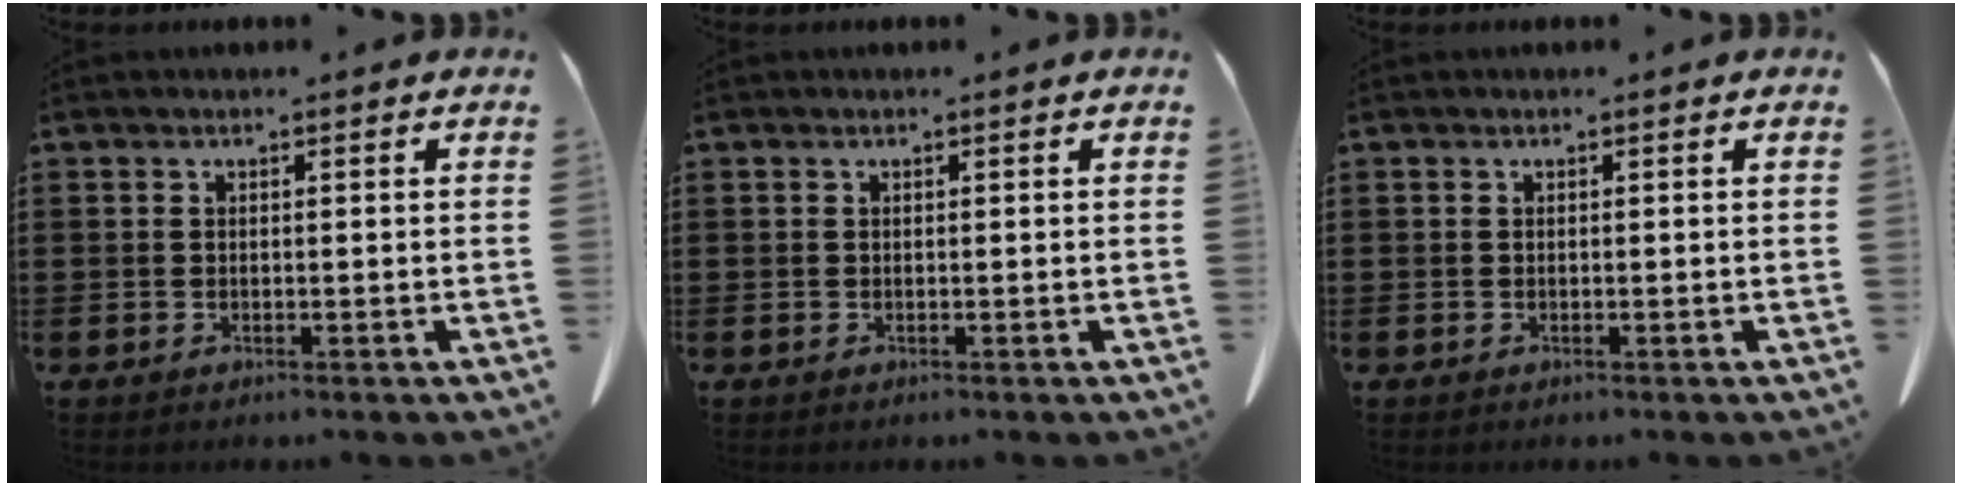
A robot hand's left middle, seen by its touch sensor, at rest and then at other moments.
{"total": 0.0}
{"total": 0.0}